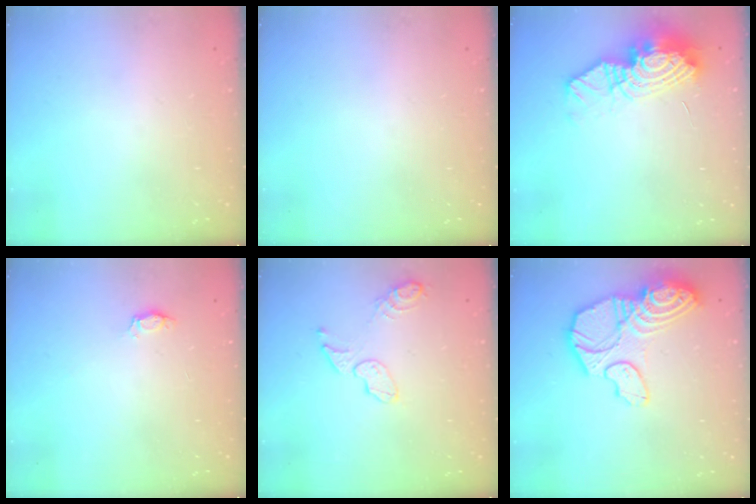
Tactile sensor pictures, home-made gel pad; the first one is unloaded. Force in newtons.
{"total": 0.0}
{"total": 15.9, "press": 15.9, "slide": 1.2}
{"total": 3.6, "press": 3.6, "slide": 0.5}
{"total": 6.8, "press": 6.8, "slide": 0.5}
{"total": 19.7, "press": 19.7, "slide": 1.8}